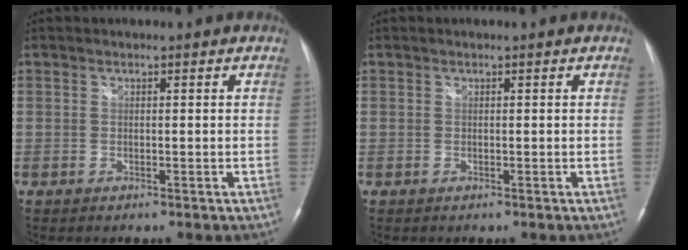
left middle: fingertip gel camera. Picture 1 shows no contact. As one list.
[{"total": 0.0}]